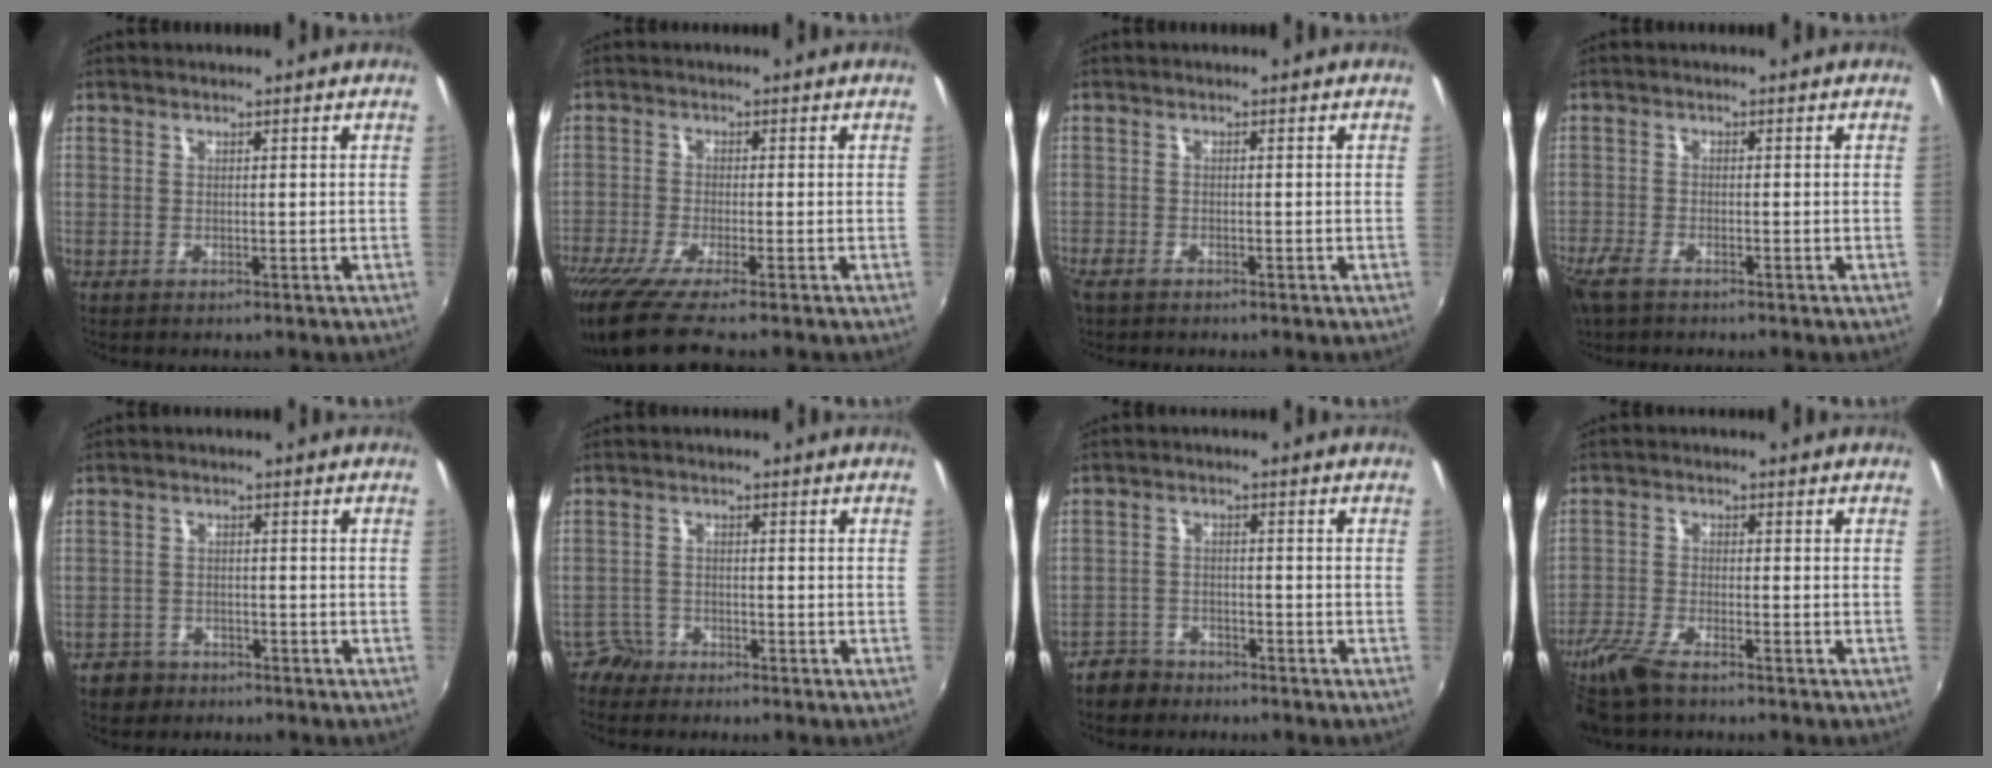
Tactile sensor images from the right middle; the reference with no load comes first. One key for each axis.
{"total": 9.6, "fx": -7.9, "fy": -0.3, "fz": 5.4, "tx": -0.124, "ty": -0.049, "tz": -0.139}
{"total": 2.6, "fx": -2.0, "fy": 1.2, "fz": 1.2, "tx": -0.030, "ty": -0.009, "tz": -0.039}
{"total": 5.7, "fx": -4.0, "fy": 2.4, "fz": 3.2, "tx": -0.089, "ty": -0.016, "tz": -0.082}
{"total": 4.7, "fx": -3.4, "fy": 3.1, "fz": 0.8, "tx": -0.033, "ty": 0.006, "tz": -0.058}
{"total": 3.3, "fx": -2.8, "fy": 1.7, "fz": -0.5, "tx": 0.004, "ty": 0.006, "tz": -0.059}
{"total": 5.6, "fx": -4.5, "fy": 3.2, "fz": 0.9, "tx": -0.039, "ty": 0.007, "tz": -0.082}
{"total": 8.2, "fx": -6.6, "fy": 1.9, "fz": 4.6, "tx": -0.121, "ty": -0.025, "tz": -0.135}